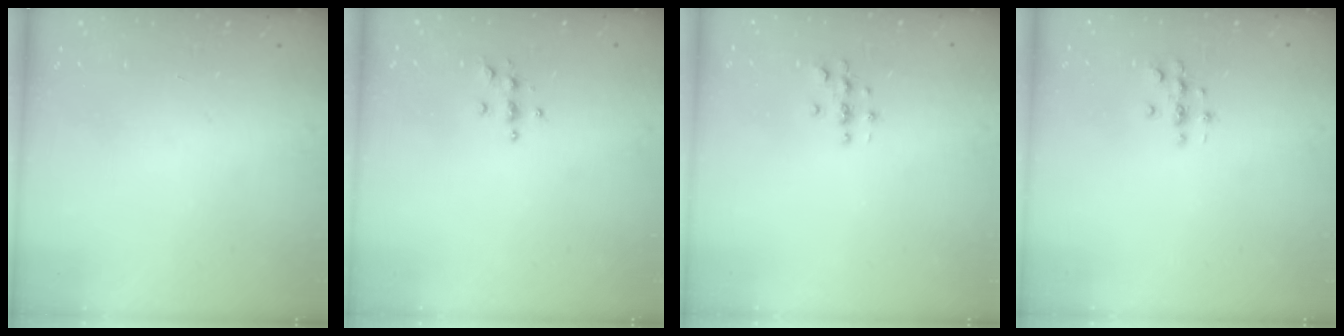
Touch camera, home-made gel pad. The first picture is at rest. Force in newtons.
{"total": 3.7, "press": 3.7, "slide": 0.4}
{"total": 3.0, "press": 3.0, "slide": 0.3}
{"total": 3.0, "press": 3.0, "slide": 0.3}